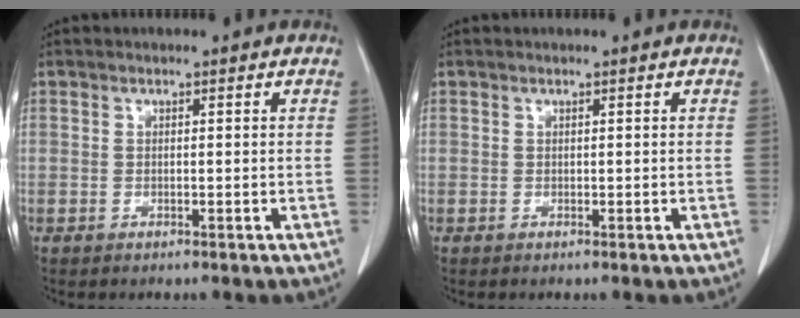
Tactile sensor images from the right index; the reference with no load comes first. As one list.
[{"total": 0.0}]